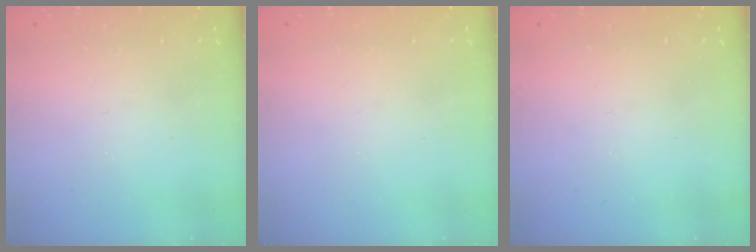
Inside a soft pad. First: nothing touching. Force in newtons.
{"total": 0.0}
{"total": 0.0}